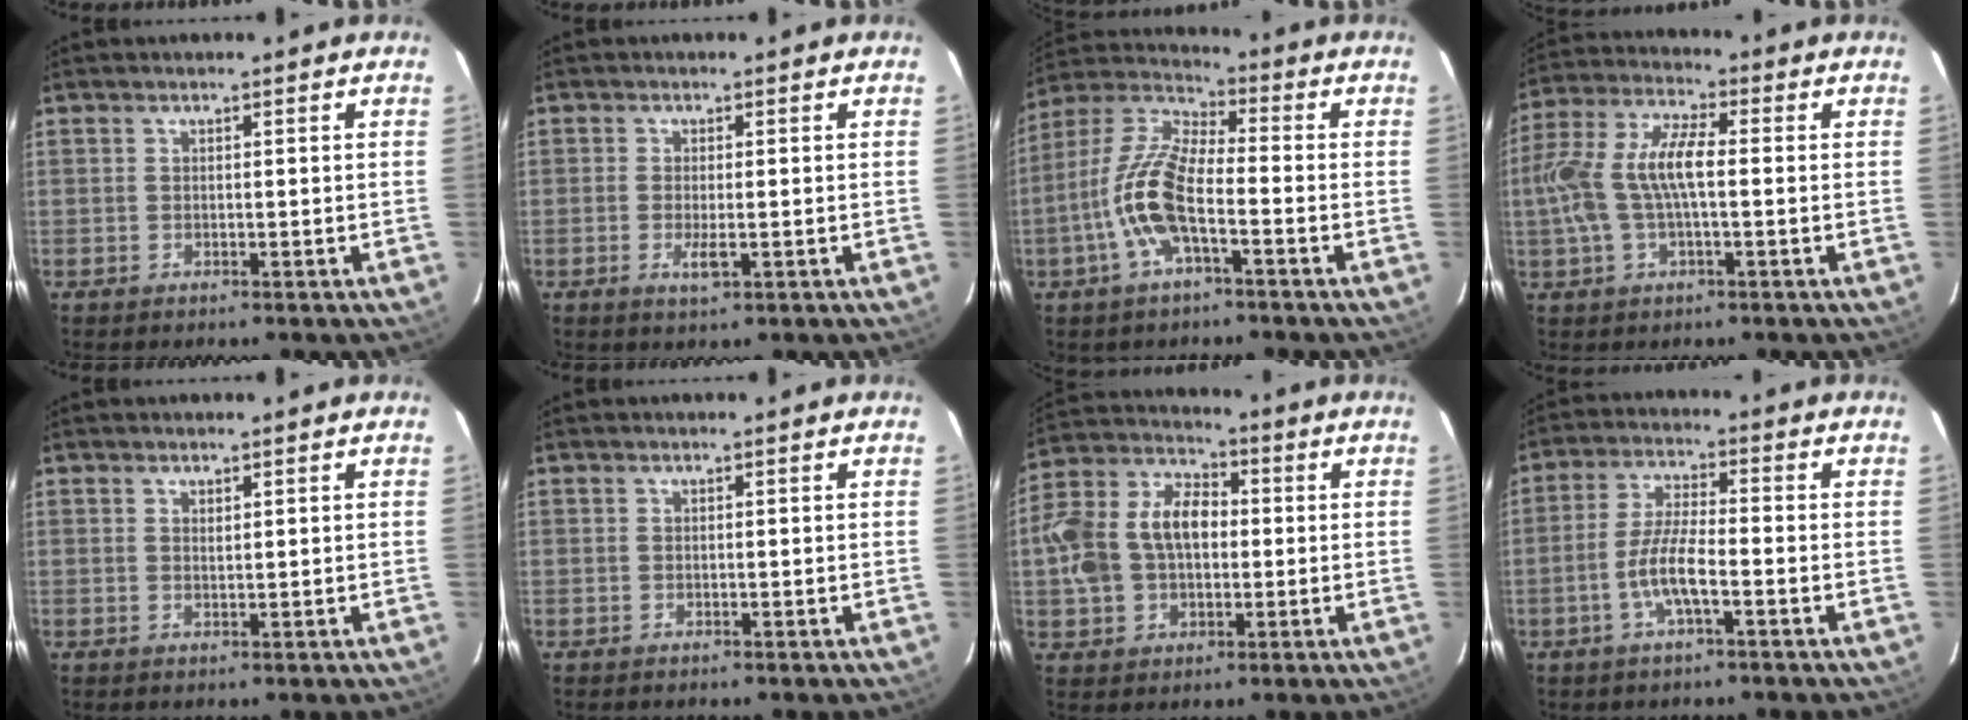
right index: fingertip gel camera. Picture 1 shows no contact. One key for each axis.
{"total": 2.7, "fx": -0.8, "fy": 0.8, "fz": 2.5, "tx": -0.049, "ty": -0.007, "tz": -0.012}
{"total": 12.3, "fx": -4.1, "fy": 4.0, "fz": 10.9, "tx": -0.234, "ty": 0.003, "tz": -0.083}
{"total": 12.2, "fx": -0.5, "fy": 4.7, "fz": 11.2, "tx": -0.238, "ty": 0.014, "tz": -0.010}
{"total": 0.8, "fx": 0.6, "fy": 0.3, "fz": 0.5, "tx": -0.008, "ty": 0.001, "tz": 0.012}
{"total": 0.0}
{"total": 15.7, "fx": 0.1, "fy": 11.1, "fz": 11.1, "tx": -0.246, "ty": 0.032, "tz": 0.000}
{"total": 6.9, "fx": -2.8, "fy": 1.3, "fz": 6.2, "tx": -0.127, "ty": 0.001, "tz": -0.054}